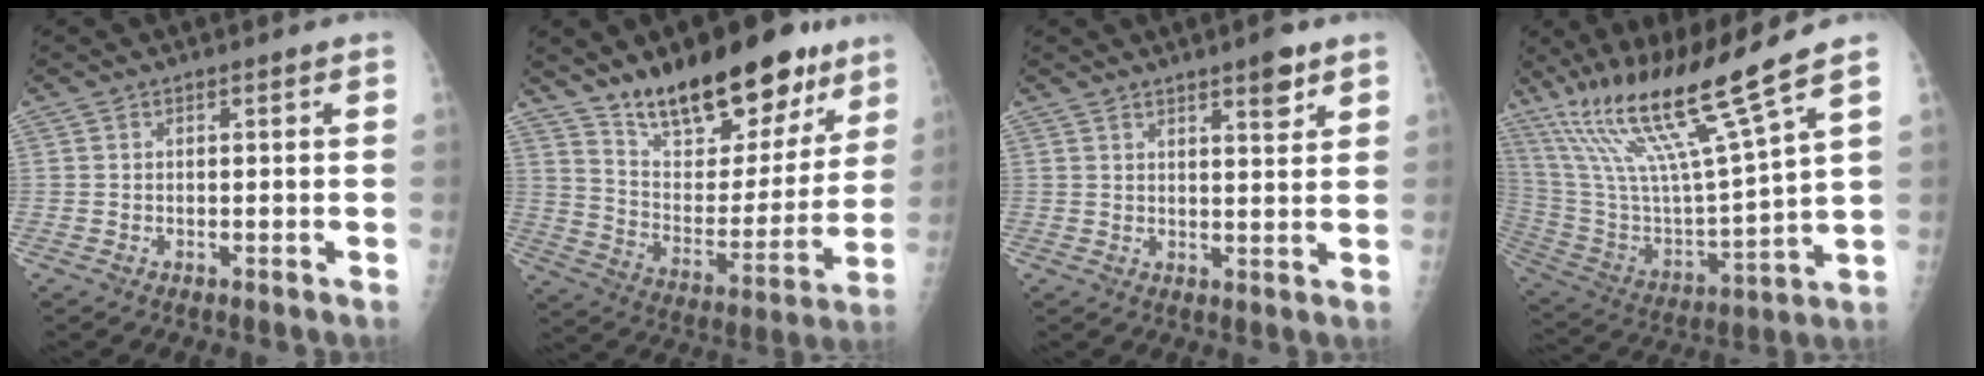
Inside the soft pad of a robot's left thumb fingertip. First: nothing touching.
{"total": 23.4, "force": [16.4, 10.1, 13.2], "torque": [-0.152, -0.083, 0.262]}
{"total": 4.8, "force": [3.2, 1.1, 3.4], "torque": [-0.041, -0.020, 0.045]}
{"total": 21.3, "force": [14.1, 0.8, 15.9], "torque": [-0.286, -0.059, 0.268]}